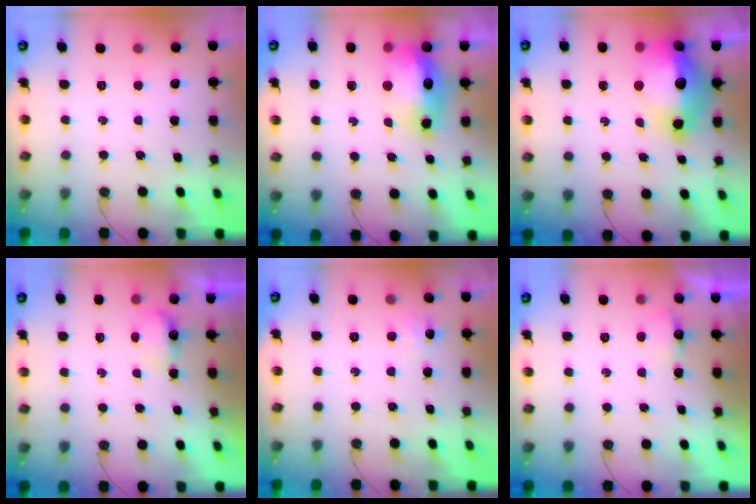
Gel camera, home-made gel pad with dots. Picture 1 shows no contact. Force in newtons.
{"total": 13.8, "press": 13.8, "slide": 1.3}
{"total": 18.6, "press": 18.5, "slide": 2.3}
{"total": 4.5, "press": 4.4, "slide": 0.8}
{"total": 5.5, "press": 5.4, "slide": 0.7}
{"total": 4.3, "press": 4.2, "slide": 0.7}